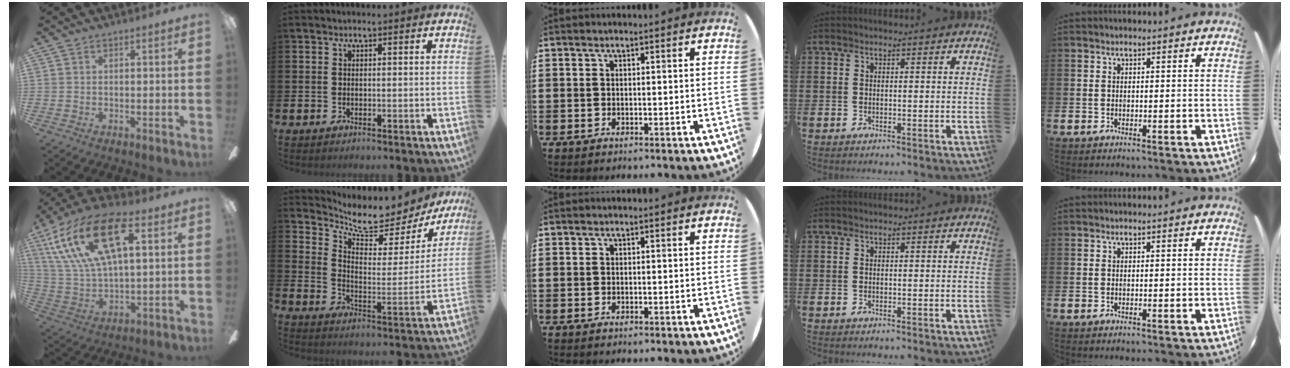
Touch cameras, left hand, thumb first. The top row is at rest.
{"thumb": {"total": 22.1, "force": [9.9, 10.3, 16.9], "torque": [-0.352, -0.018, 0.166]}, "index": {"total": 7.6, "force": [7.0, 2.0, 2.0], "torque": [-0.068, -0.060, 0.117]}}